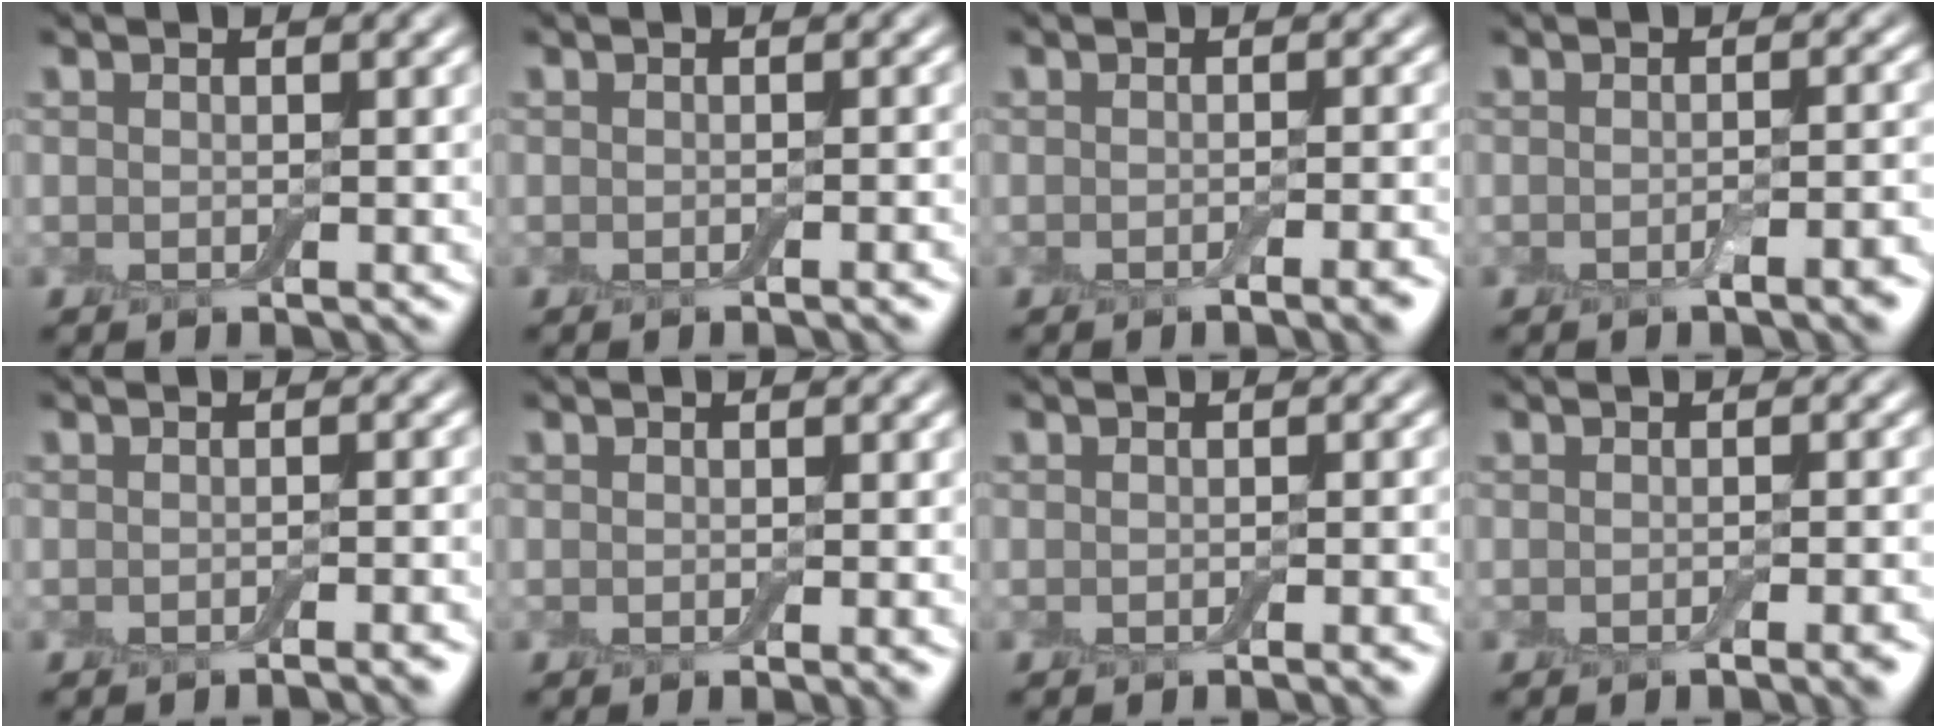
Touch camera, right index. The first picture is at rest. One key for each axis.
{"total": 1.1, "fx": -0.6, "fy": 0.2, "fz": 0.9, "tx": -0.007, "ty": 0.001, "tz": -0.010}
{"total": 3.0, "fx": -1.6, "fy": 0.7, "fz": 2.4, "tx": -0.025, "ty": 0.001, "tz": -0.024}
{"total": 2.7, "fx": -1.3, "fy": 0.6, "fz": 2.3, "tx": -0.031, "ty": 0.000, "tz": -0.023}
{"total": 2.0, "fx": -1.4, "fy": 0.4, "fz": 1.4, "tx": -0.009, "ty": 0.002, "tz": -0.021}
{"total": 1.0, "fx": -0.4, "fy": 0.1, "fz": 0.9, "tx": -0.011, "ty": -0.003, "tz": -0.007}
{"total": 1.7, "fx": -1.0, "fy": 0.3, "fz": 1.4, "tx": -0.009, "ty": 0.003, "tz": -0.014}
{"total": 2.6, "fx": -1.5, "fy": 0.6, "fz": 2.1, "tx": -0.021, "ty": 0.001, "tz": -0.022}